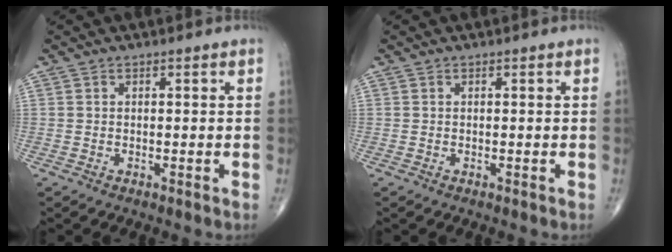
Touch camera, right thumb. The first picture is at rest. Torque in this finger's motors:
{"motor_torque": [0.01, 0.01, 0.08, 0.08, 0.00]}